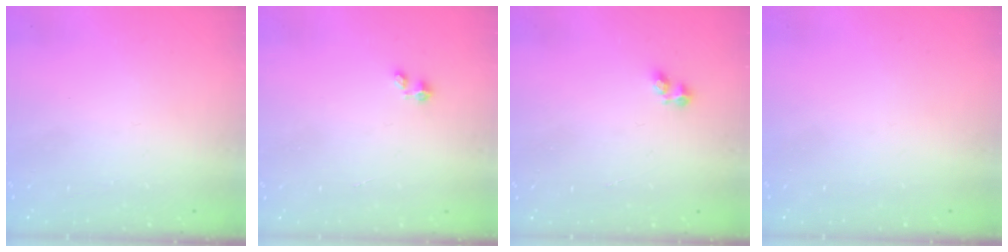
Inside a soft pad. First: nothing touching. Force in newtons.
{"total": 0.0}
{"total": 2.5, "press": 2.3, "slide": 0.9}
{"total": 0.0}